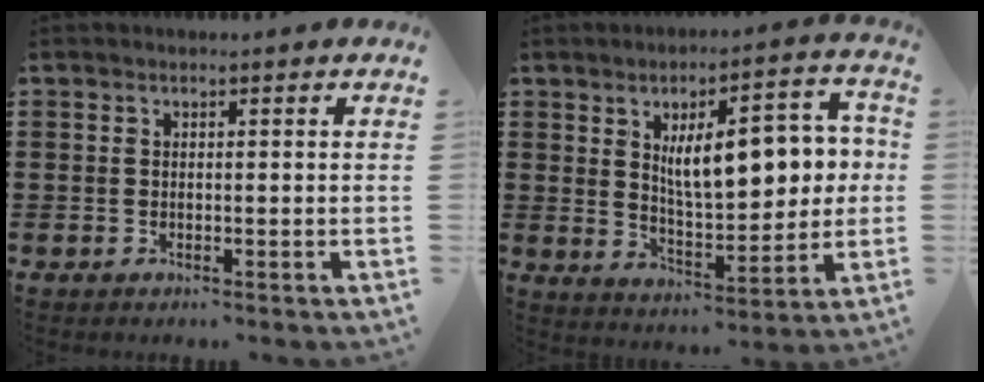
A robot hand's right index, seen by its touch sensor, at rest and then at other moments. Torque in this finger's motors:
{"motor_torque": [1.43, -0.71, 1.05, 0.21]}